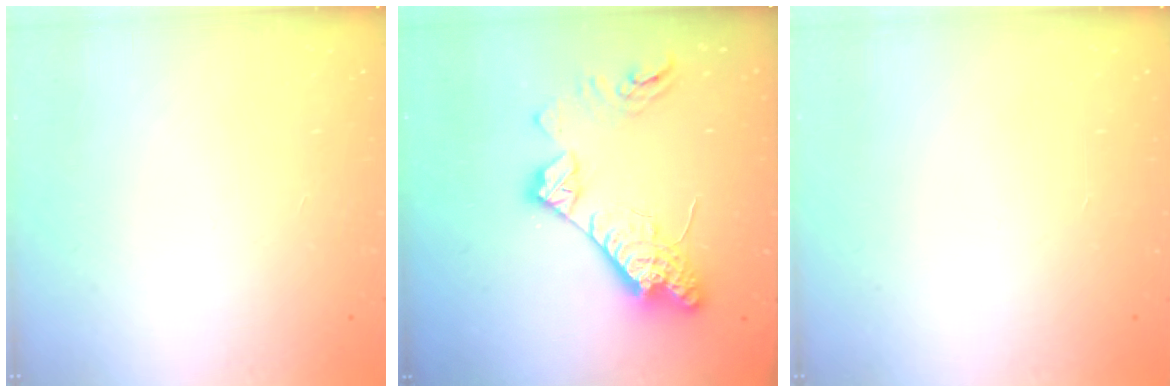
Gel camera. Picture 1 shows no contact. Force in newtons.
{"total": 16.4, "press": 16.4, "slide": 1.0}
{"total": 0.0}